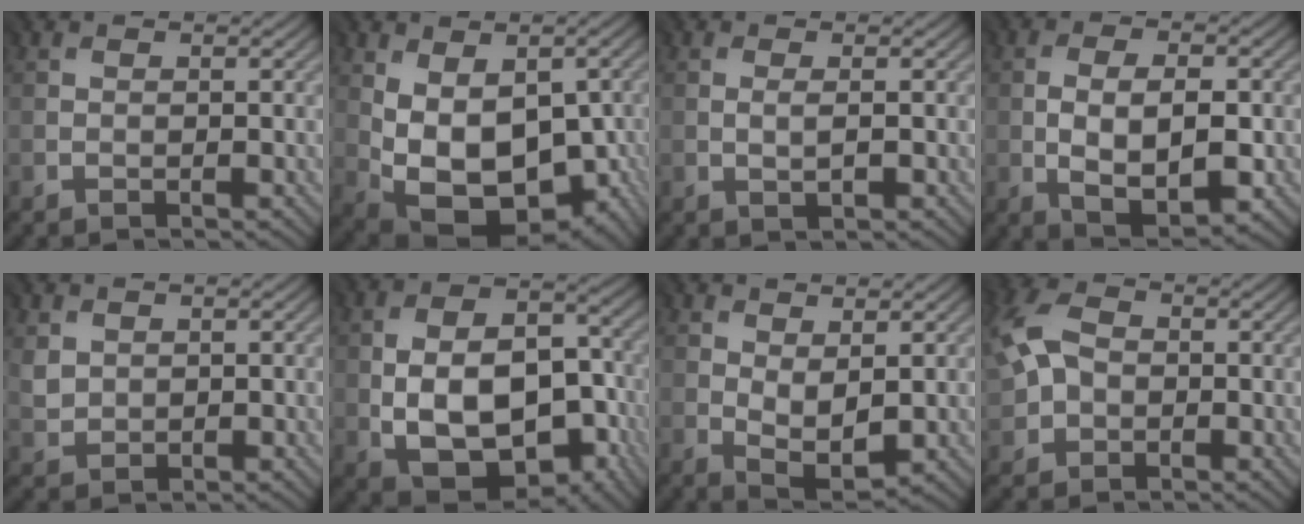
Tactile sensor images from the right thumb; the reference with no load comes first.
{"total": 12.3, "force": [-1.0, 7.7, 9.5], "torque": [-0.175, -0.036, 0.004]}
{"total": 1.0, "force": [-0.2, 0.2, 0.9], "torque": [-0.020, -0.002, 0.001]}
{"total": 7.7, "force": [-1.2, 4.2, 6.3], "torque": [-0.118, -0.013, -0.014]}
{"total": 2.3, "force": [1.2, 1.8, 0.7], "torque": [-0.026, -0.003, 0.027]}
{"total": 13.6, "force": [-3.4, 8.7, 9.9], "torque": [-0.179, -0.019, -0.051]}
{"total": 4.1, "force": [0.8, 2.3, 3.3], "torque": [-0.074, -0.009, 0.023]}
{"total": 6.9, "force": [0.6, 5.2, 4.4], "torque": [-0.130, 0.012, 0.001]}